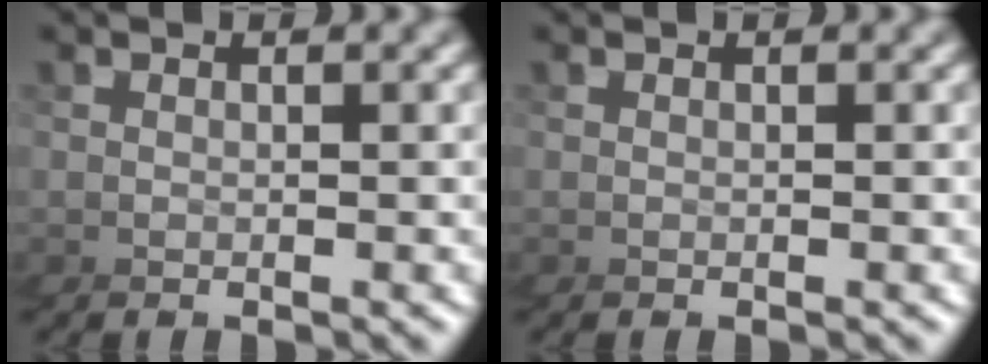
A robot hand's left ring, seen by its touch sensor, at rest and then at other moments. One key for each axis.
{"total": 0.0}